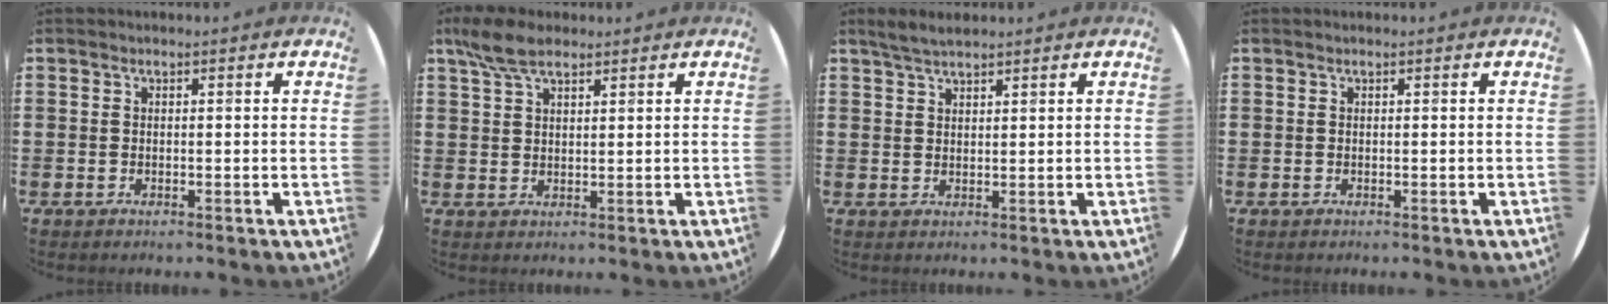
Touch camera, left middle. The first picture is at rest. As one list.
[{"total": 5.3, "force": [4.0, 2.0, 2.9], "torque": [-0.065, 0.002, 0.074]}, {"total": 2.7, "force": [2.4, 0.5, 1.1], "torque": [-0.025, 0.004, 0.045]}, {"total": 0.0}]